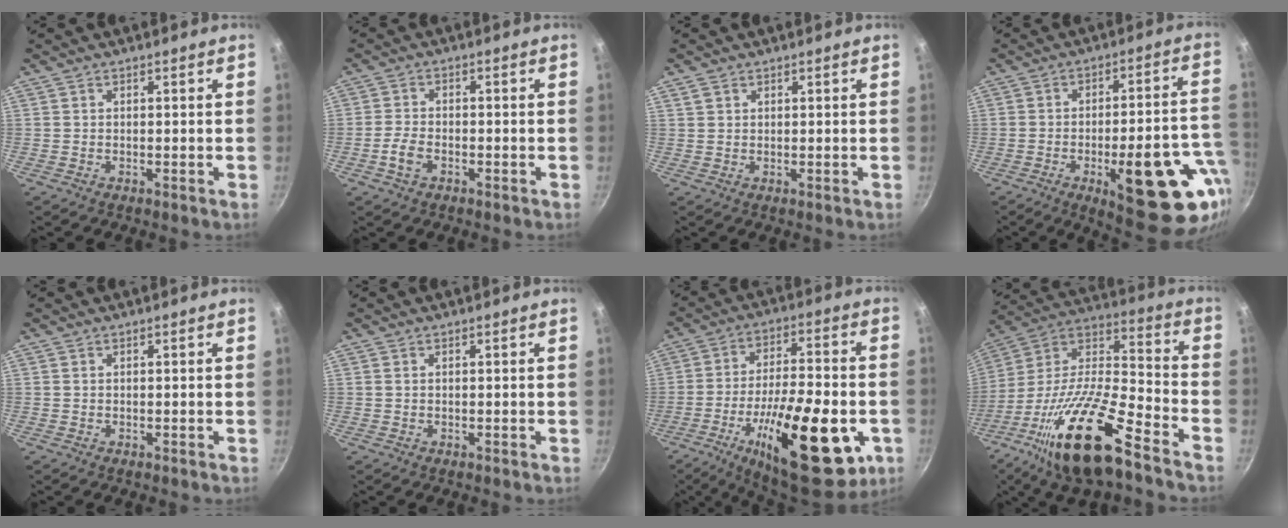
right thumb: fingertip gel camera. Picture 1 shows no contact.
{"total": 3.7, "force": [-1.6, 2.3, 2.4], "torque": [-0.052, 0.014, -0.034]}
{"total": 1.6, "force": [1.0, 1.1, 0.7], "torque": [-0.011, 0.000, 0.019]}
{"total": 22.4, "force": [-8.0, 7.9, 19.4], "torque": [-0.211, 0.021, -0.099]}
{"total": 0.0}
{"total": 0.6, "force": [0.1, 0.4, 0.4], "torque": [-0.009, 0.001, 0.002]}
{"total": 28.3, "force": [-9.5, 10.8, 24.3], "torque": [-0.345, 0.014, -0.138]}
{"total": 23.9, "force": [-14.0, 7.4, 17.9], "torque": [-0.300, 0.072, -0.265]}